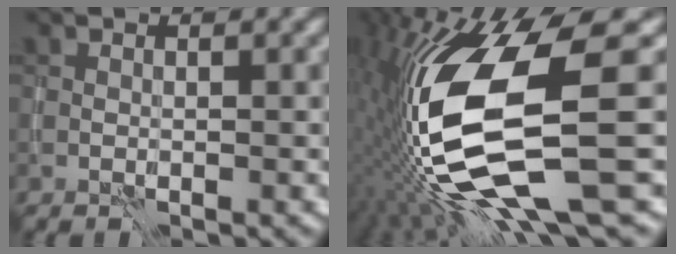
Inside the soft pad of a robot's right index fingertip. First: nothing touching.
{"total": 16.6, "force": [-1.9, 4.6, 15.8], "torque": [-0.316, -0.034, -0.015]}